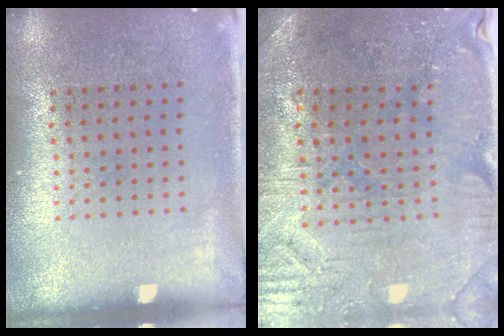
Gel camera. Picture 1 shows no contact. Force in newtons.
{"total": 1.2, "press": 1.1, "slide": 0.4}